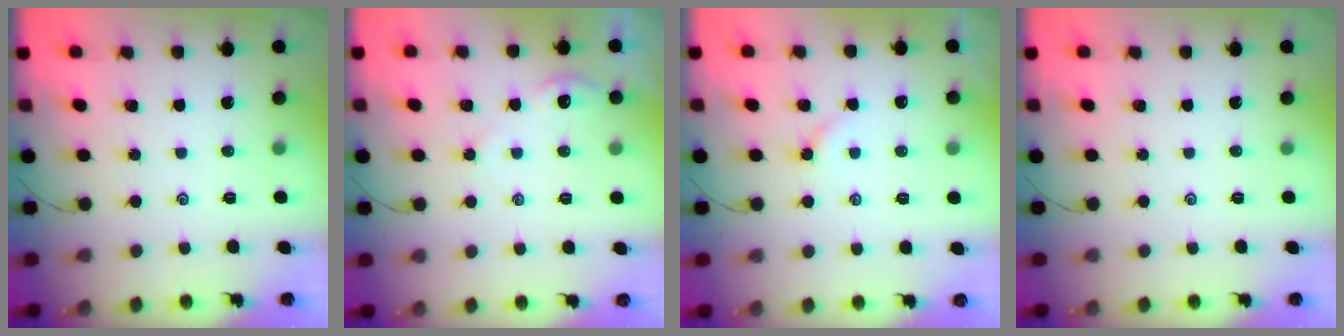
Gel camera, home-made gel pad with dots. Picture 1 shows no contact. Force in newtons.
{"total": 2.4, "press": 2.4, "slide": 0.4}
{"total": 3.0, "press": 3.0, "slide": 0.5}
{"total": 0.0}